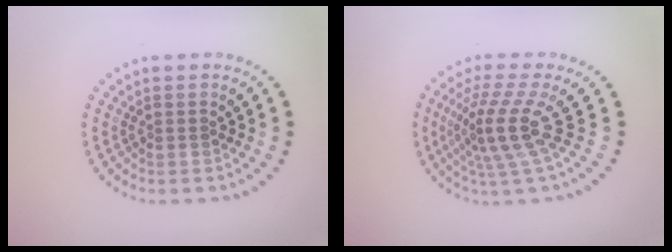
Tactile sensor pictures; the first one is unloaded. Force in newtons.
{"total": 4.5, "press": 3.1, "slide": 3.3}